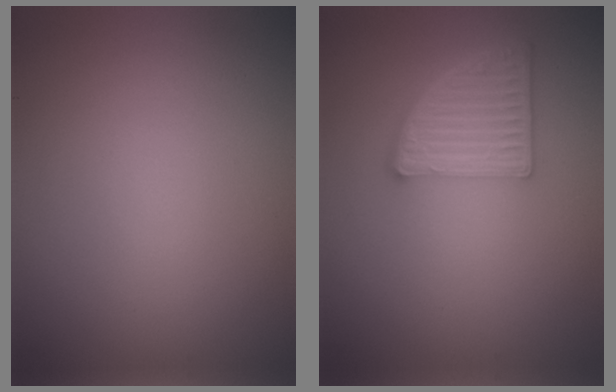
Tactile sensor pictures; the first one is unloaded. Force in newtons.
{"total": 5.0, "press": 3.7, "slide": 3.4}